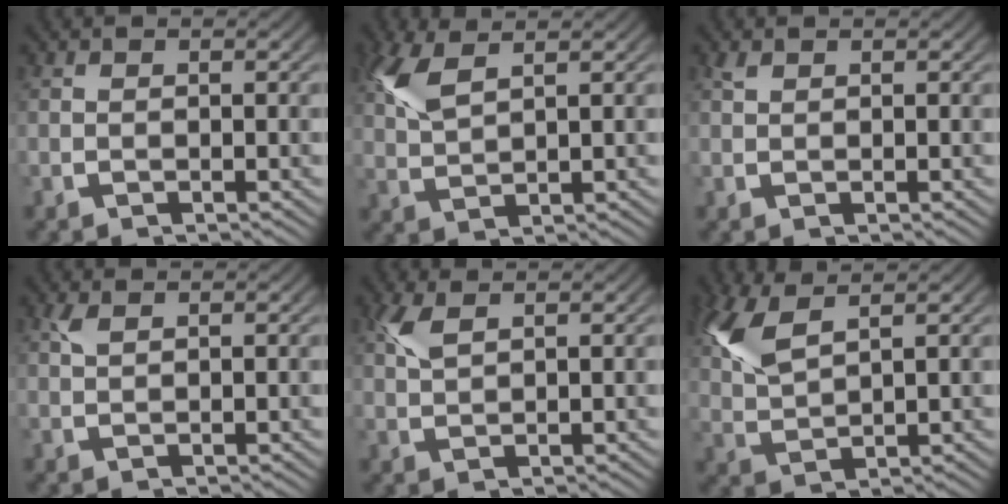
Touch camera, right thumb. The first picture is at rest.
{"total": 3.6, "force": [2.4, 1.4, 2.2], "torque": [-0.054, 0.004, 0.055]}
{"total": 0.6, "force": [0.6, 0.2, 0.1], "torque": [0.000, 0.002, 0.013]}
{"total": 0.9, "force": [0.8, 0.3, 0.4], "torque": [-0.011, 0.002, 0.018]}
{"total": 2.1, "force": [1.5, 0.7, 1.2], "torque": [-0.032, 0.002, 0.035]}
{"total": 4.6, "force": [2.8, 2.1, 2.9], "torque": [-0.072, 0.000, 0.064]}